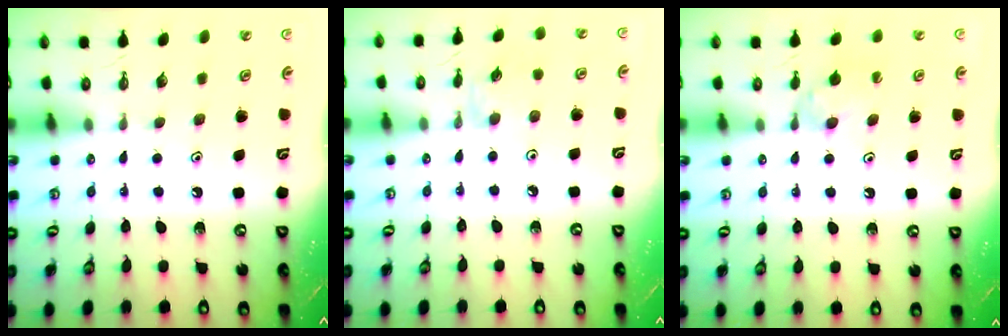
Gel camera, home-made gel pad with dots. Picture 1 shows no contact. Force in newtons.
{"total": 2.0, "press": 1.9, "slide": 0.4}
{"total": 6.9, "press": 6.8, "slide": 0.9}